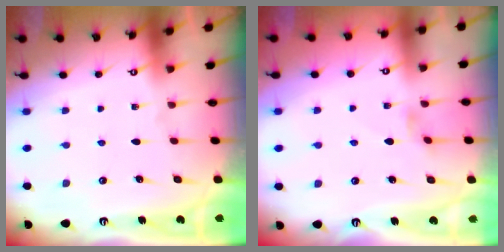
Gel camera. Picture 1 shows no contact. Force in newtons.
{"total": 1.2, "press": 1.1, "slide": 0.3}